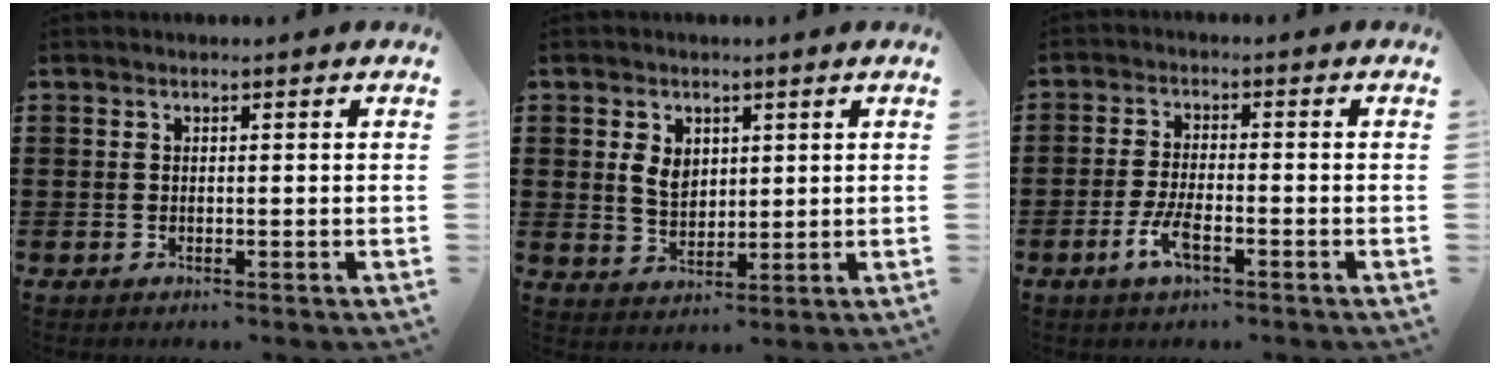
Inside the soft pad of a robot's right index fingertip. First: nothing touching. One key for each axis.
{"total": 4.5, "fx": 1.2, "fy": 3.2, "fz": 2.8, "tx": -0.064, "ty": 0.011, "tz": 0.021}
{"total": 4.6, "fx": -2.3, "fy": 1.5, "fz": 3.7, "tx": -0.089, "ty": -0.005, "tz": -0.049}